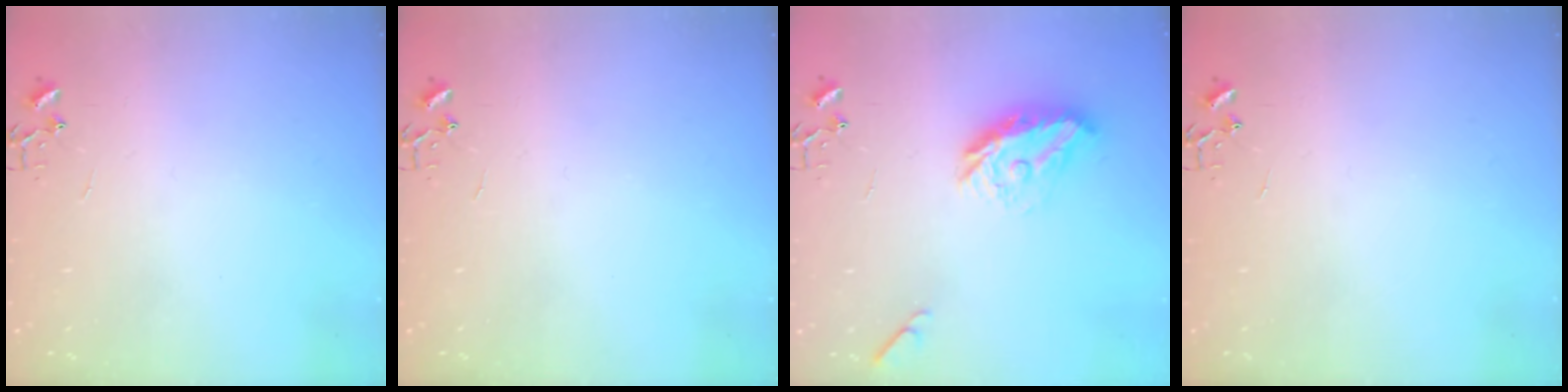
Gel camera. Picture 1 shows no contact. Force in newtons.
{"total": 0.0}
{"total": 13.5, "press": 13.4, "slide": 0.7}
{"total": 0.0}